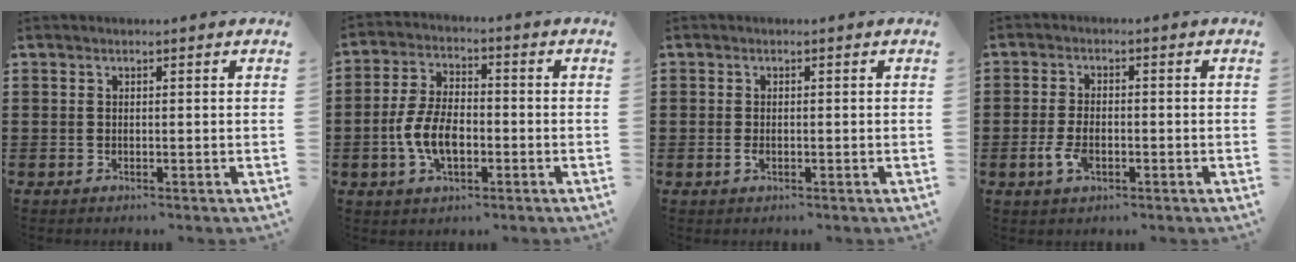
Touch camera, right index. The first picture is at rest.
{"total": 7.7, "force": [-2.0, 4.2, 6.1], "torque": [-0.140, 0.003, -0.043]}
{"total": 1.0, "force": [-0.3, 0.5, 0.8], "torque": [-0.018, -0.005, -0.005]}
{"total": 3.7, "force": [-1.4, 1.8, 2.9], "torque": [-0.073, -0.009, -0.028]}